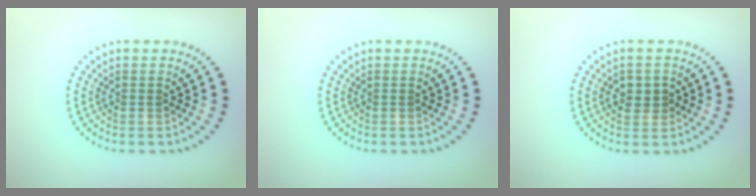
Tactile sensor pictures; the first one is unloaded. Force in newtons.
{"total": 0.0}
{"total": 1.9, "press": 1.9, "slide": 0.3}